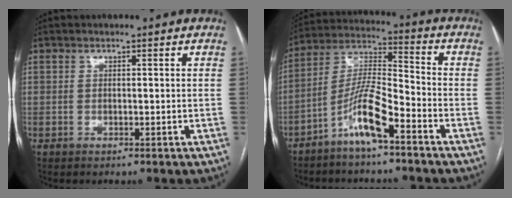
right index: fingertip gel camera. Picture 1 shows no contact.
{"total": 9.3, "force": [-5.6, 1.1, 7.3], "torque": [-0.156, 0.005, -0.112]}